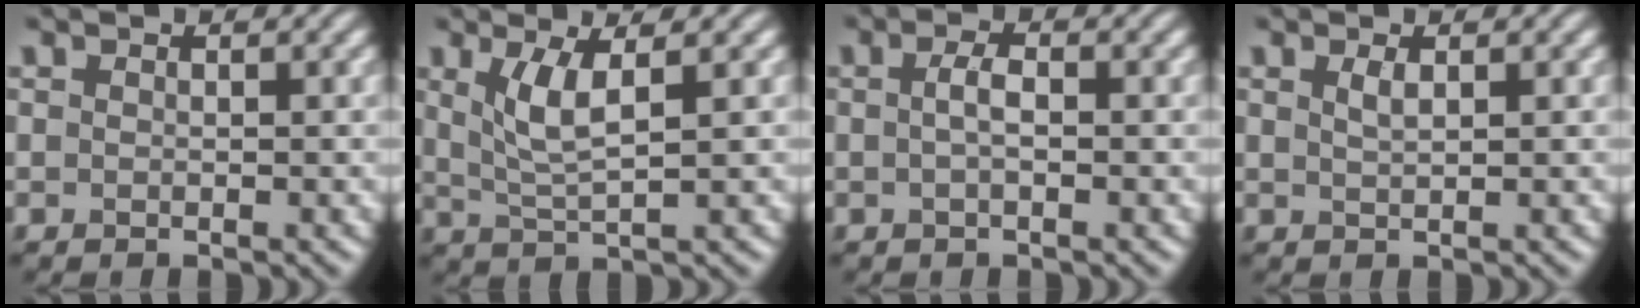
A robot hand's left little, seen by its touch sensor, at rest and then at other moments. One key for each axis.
{"total": 3.4, "fx": 1.2, "fy": 0.8, "fz": 3.1, "tx": -0.069, "ty": -0.005, "tz": 0.028}
{"total": 1.6, "fx": -0.1, "fy": 0.5, "fz": 1.5, "tx": -0.033, "ty": 0.003, "tz": -0.003}
{"total": 1.1, "fx": 0.6, "fy": 0.3, "fz": 0.9, "tx": -0.019, "ty": 0.002, "tz": 0.011}